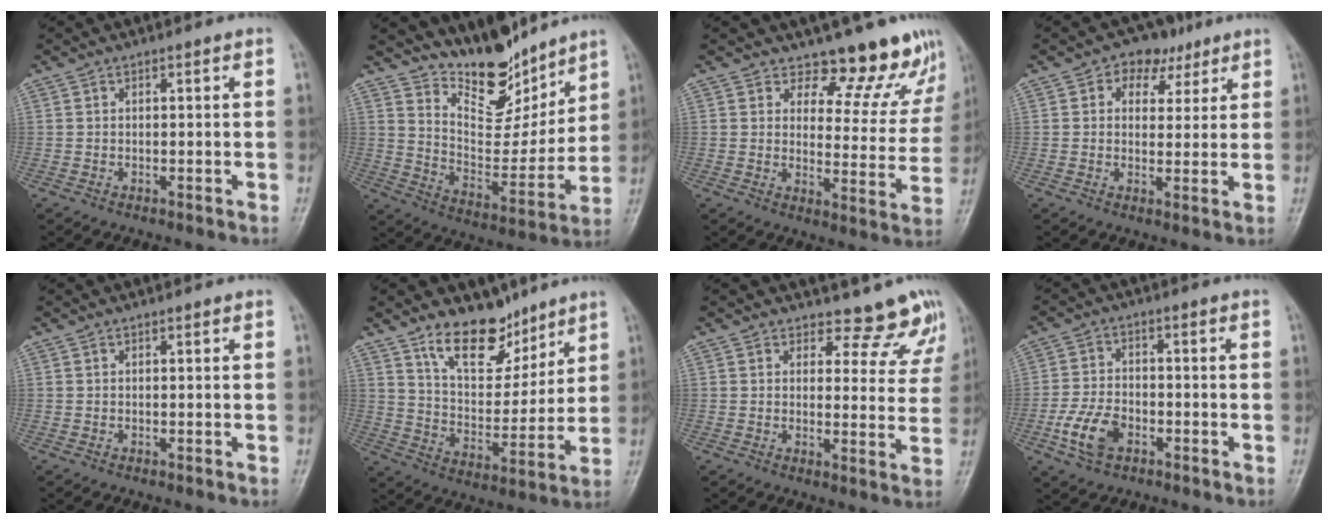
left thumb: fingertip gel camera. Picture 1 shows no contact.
{"total": 14.8, "force": [12.4, 5.9, 5.6], "torque": [-0.048, -0.091, 0.219]}
{"total": 12.0, "force": [10.7, 4.7, 2.9], "torque": [0.007, -0.093, 0.121]}
{"total": 6.8, "force": [3.4, 5.2, 2.7], "torque": [0.000, -0.004, 0.046]}
{"total": 0.0}
{"total": 12.9, "force": [9.4, 6.7, 5.7], "torque": [-0.056, -0.072, 0.172]}
{"total": 8.6, "force": [7.7, 3.8, 0.2], "torque": [0.045, -0.057, 0.071]}
{"total": 7.6, "force": [-3.2, 4.8, 5.0], "torque": [-0.097, 0.012, -0.064]}